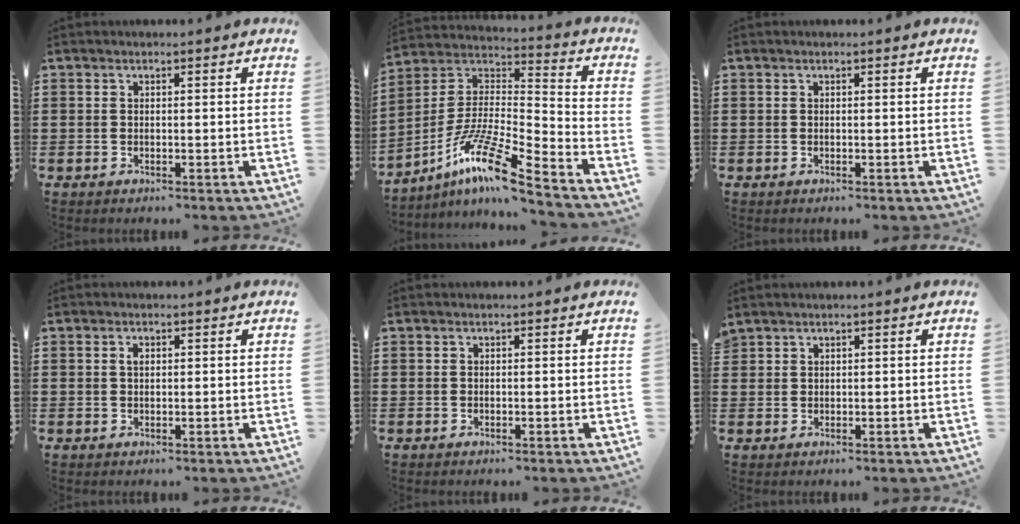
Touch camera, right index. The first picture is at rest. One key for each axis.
{"total": 13.0, "fx": -9.2, "fy": 1.0, "fz": 9.1, "tx": -0.193, "ty": 0.001, "tz": -0.183}
{"total": 0.0}
{"total": 1.2, "fx": 0.3, "fy": 0.7, "fz": 0.9, "tx": -0.020, "ty": 0.005, "tz": 0.005}
{"total": 0.0}
{"total": 1.1, "fx": 1.0, "fy": 0.4, "fz": 0.1, "tx": -0.004, "ty": 0.000, "tz": 0.020}